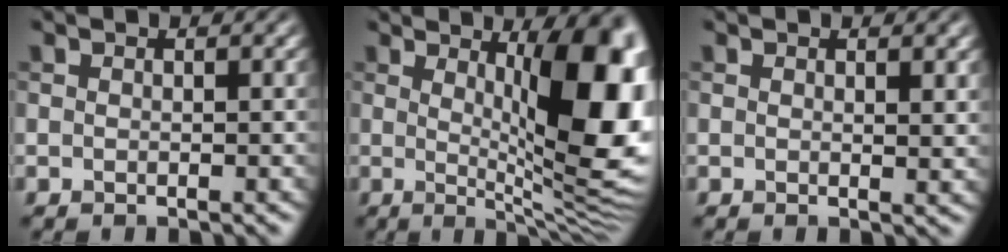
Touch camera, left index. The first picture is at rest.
{"total": 13.4, "force": [2.0, 4.3, 12.5], "torque": [-0.118, -0.002, 0.030]}
{"total": 1.4, "force": [0.7, 0.3, 1.1], "torque": [-0.013, -0.004, 0.012]}